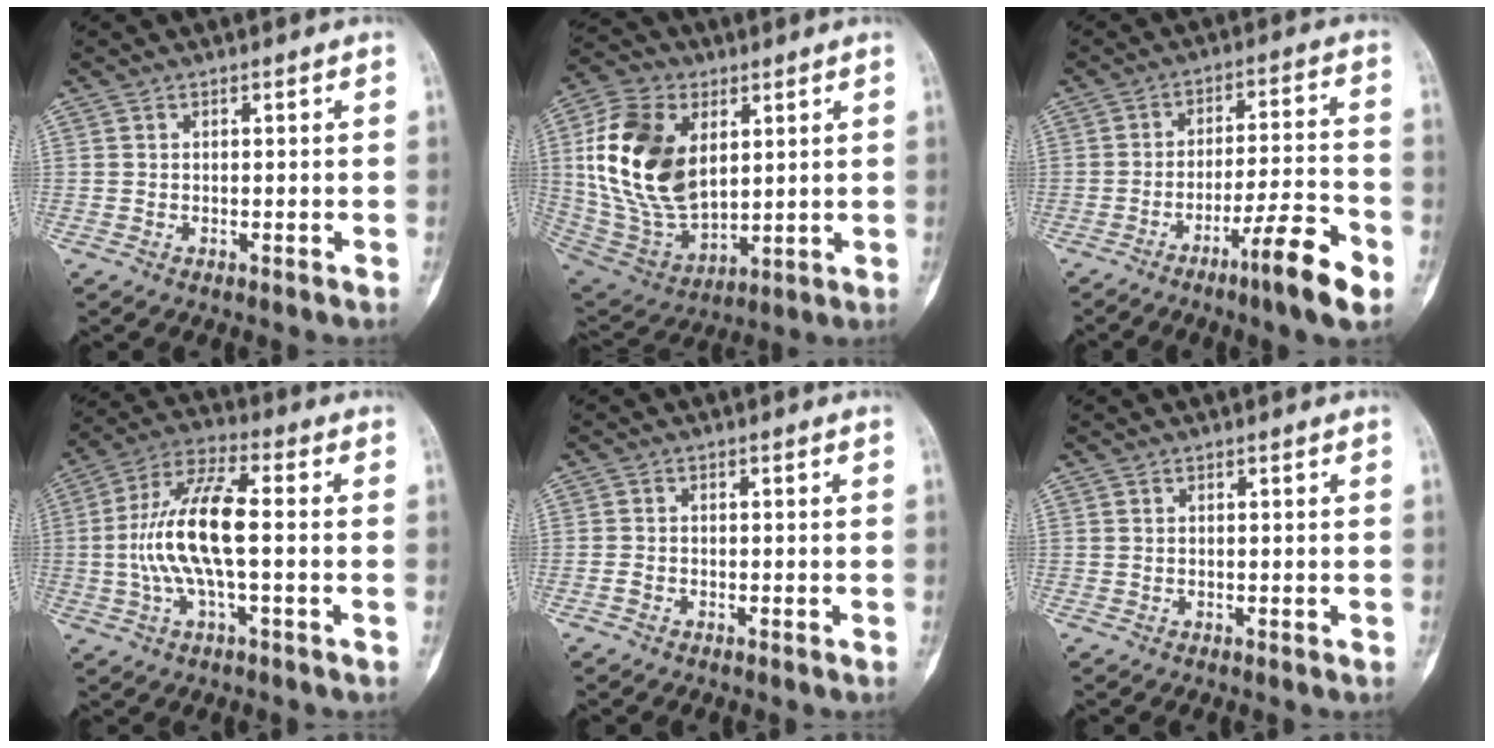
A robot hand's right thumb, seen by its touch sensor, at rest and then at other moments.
{"total": 21.0, "force": [4.6, 13.2, 15.7], "torque": [-0.292, -0.019, 0.096]}
{"total": 12.0, "force": [-6.6, 1.2, 10.0], "torque": [-0.159, 0.036, -0.103]}
{"total": 13.5, "force": [-0.9, 4.1, 12.8], "torque": [-0.272, 0.032, -0.019]}
{"total": 1.1, "force": [-0.8, 0.6, 0.5], "torque": [-0.008, 0.002, -0.019]}
{"total": 0.0}